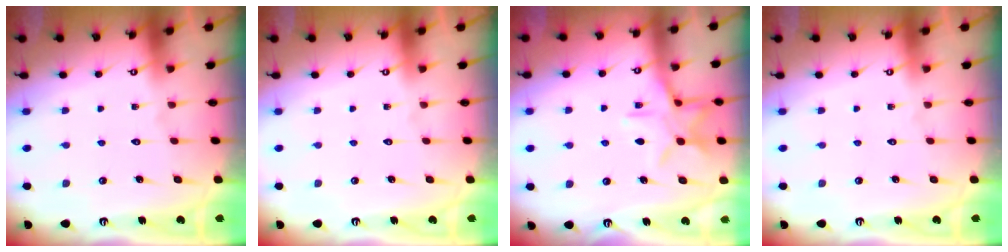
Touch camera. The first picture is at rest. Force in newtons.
{"total": 0.0}
{"total": 11.5, "press": 11.5, "slide": 0.7}
{"total": 0.0}